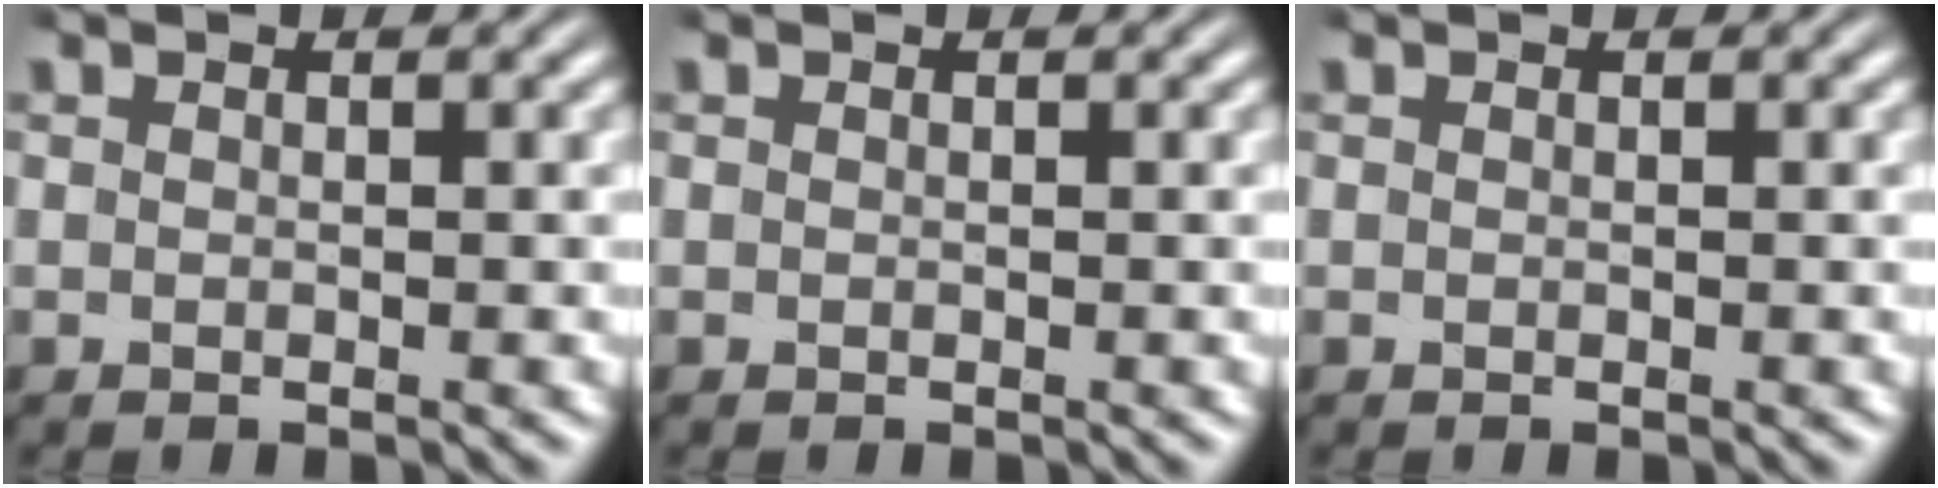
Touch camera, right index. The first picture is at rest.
{"total": 0.0}
{"total": 0.0}